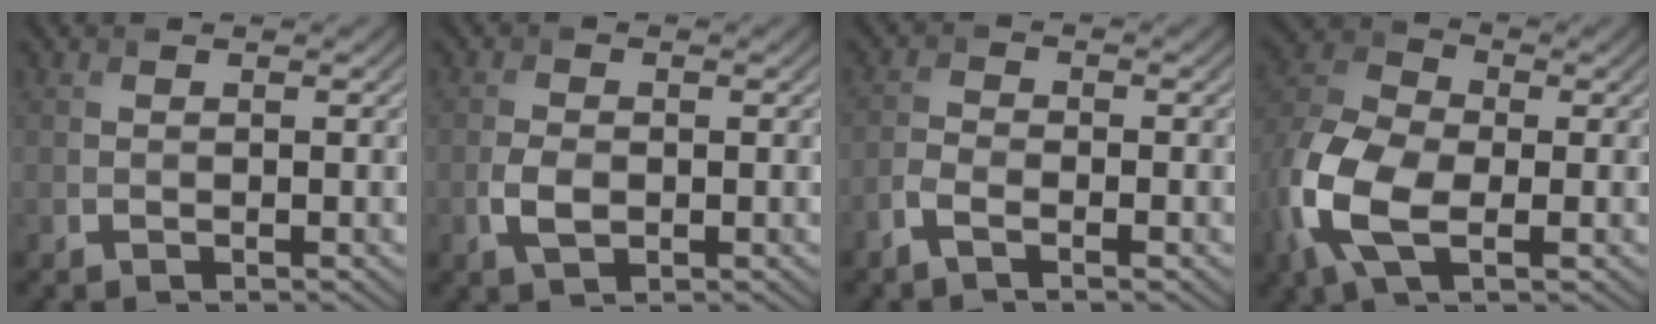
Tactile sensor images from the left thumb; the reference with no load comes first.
{"total": 2.8, "force": [-0.6, 1.7, 2.1], "torque": [-0.046, -0.003, -0.012]}
{"total": 2.6, "force": [-1.7, 1.0, 1.7], "torque": [-0.040, 0.001, -0.043]}
{"total": 11.9, "force": [-3.8, 6.7, 9.1], "torque": [-0.230, -0.007, -0.086]}